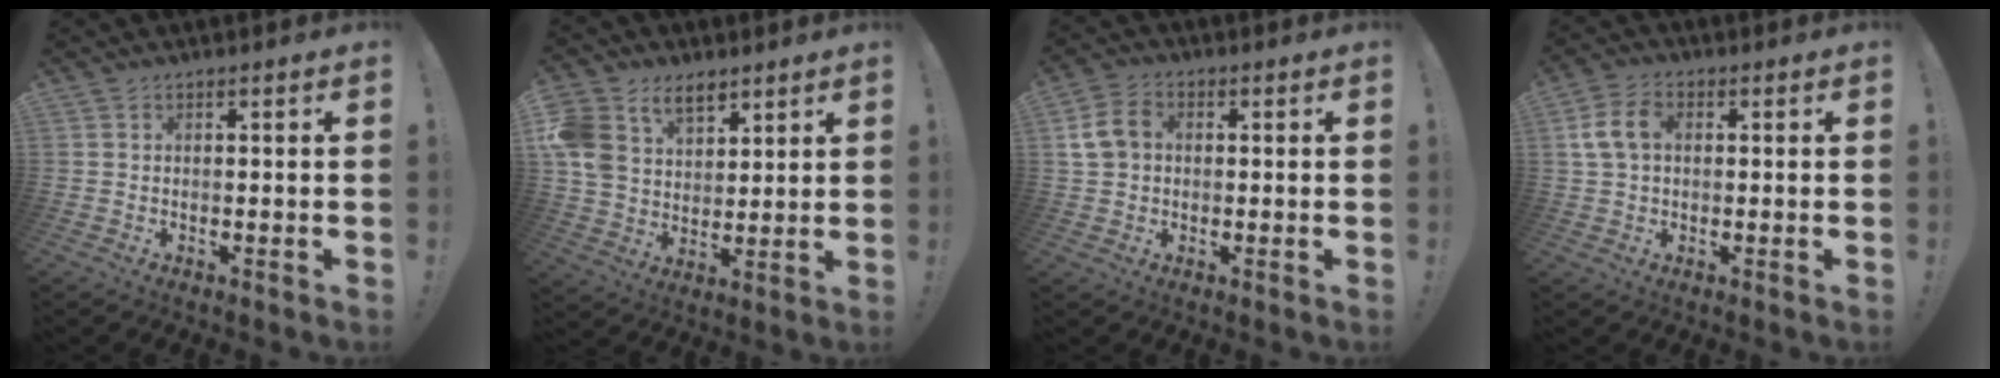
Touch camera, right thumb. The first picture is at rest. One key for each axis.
{"total": 13.6, "fx": 7.8, "fy": 9.4, "fz": 6.0, "tx": -0.116, "ty": -0.041, "tz": 0.153}
{"total": 8.0, "fx": 0.9, "fy": 6.4, "fz": 4.8, "tx": -0.099, "ty": 0.019, "tz": 0.024}
{"total": 8.3, "fx": 1.2, "fy": 5.8, "fz": 5.9, "tx": -0.117, "ty": 0.015, "tz": 0.027}